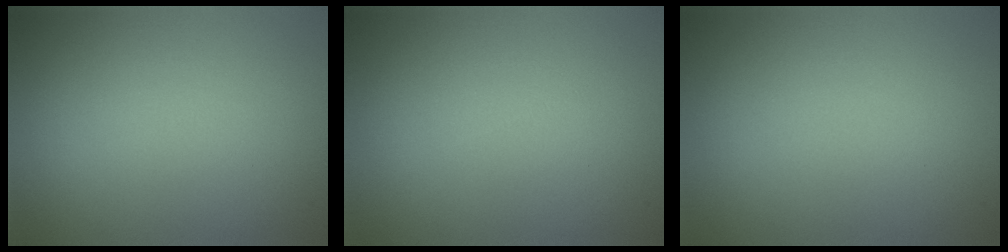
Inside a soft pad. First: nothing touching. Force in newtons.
{"total": 0.0}
{"total": 0.0}